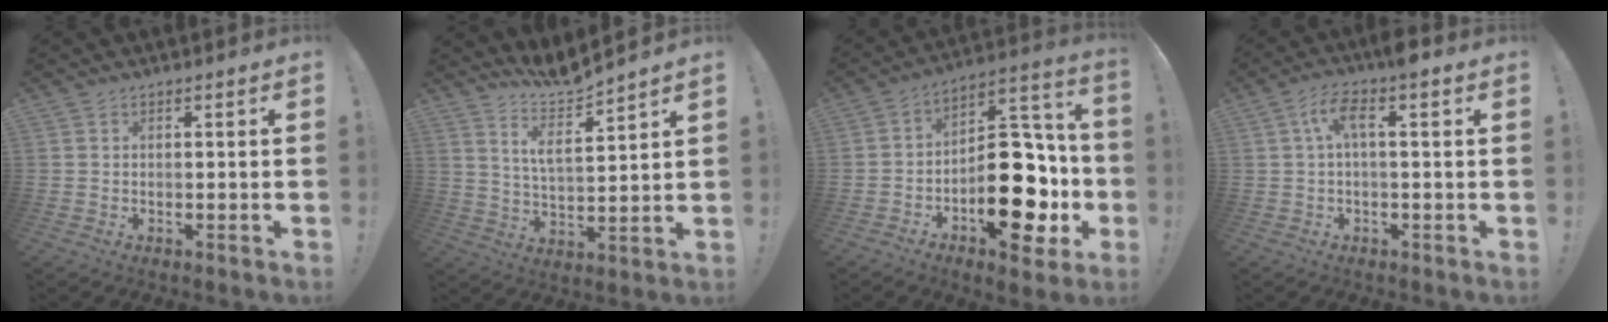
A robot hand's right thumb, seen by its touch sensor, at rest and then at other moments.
{"total": 8.9, "force": [7.6, 0.3, 4.7], "torque": [-0.100, -0.060, 0.133]}
{"total": 22.5, "force": [-6.7, 12.4, 17.6], "torque": [-0.234, 0.058, -0.079]}
{"total": 7.6, "force": [1.9, 1.5, 7.2], "torque": [-0.137, -0.002, 0.031]}